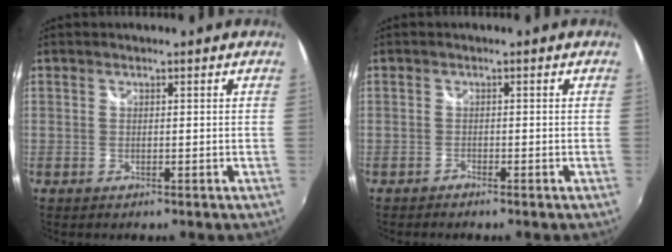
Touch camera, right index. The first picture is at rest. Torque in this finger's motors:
{"motor_torque": [0.04, -0.09, -0.04, -0.01]}